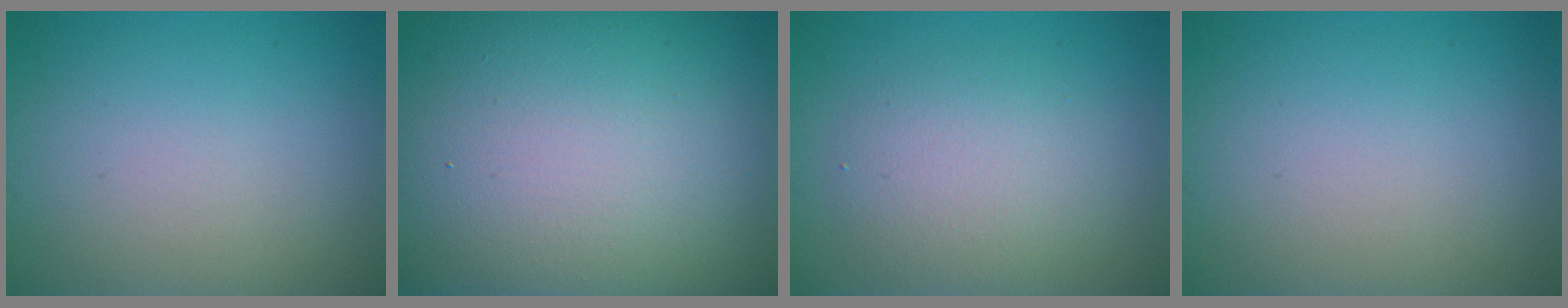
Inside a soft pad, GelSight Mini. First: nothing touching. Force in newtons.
{"total": 24.8, "press": 24.8, "slide": 1.1}
{"total": 3.9, "press": 3.9, "slide": 0.2}
{"total": 0.0}